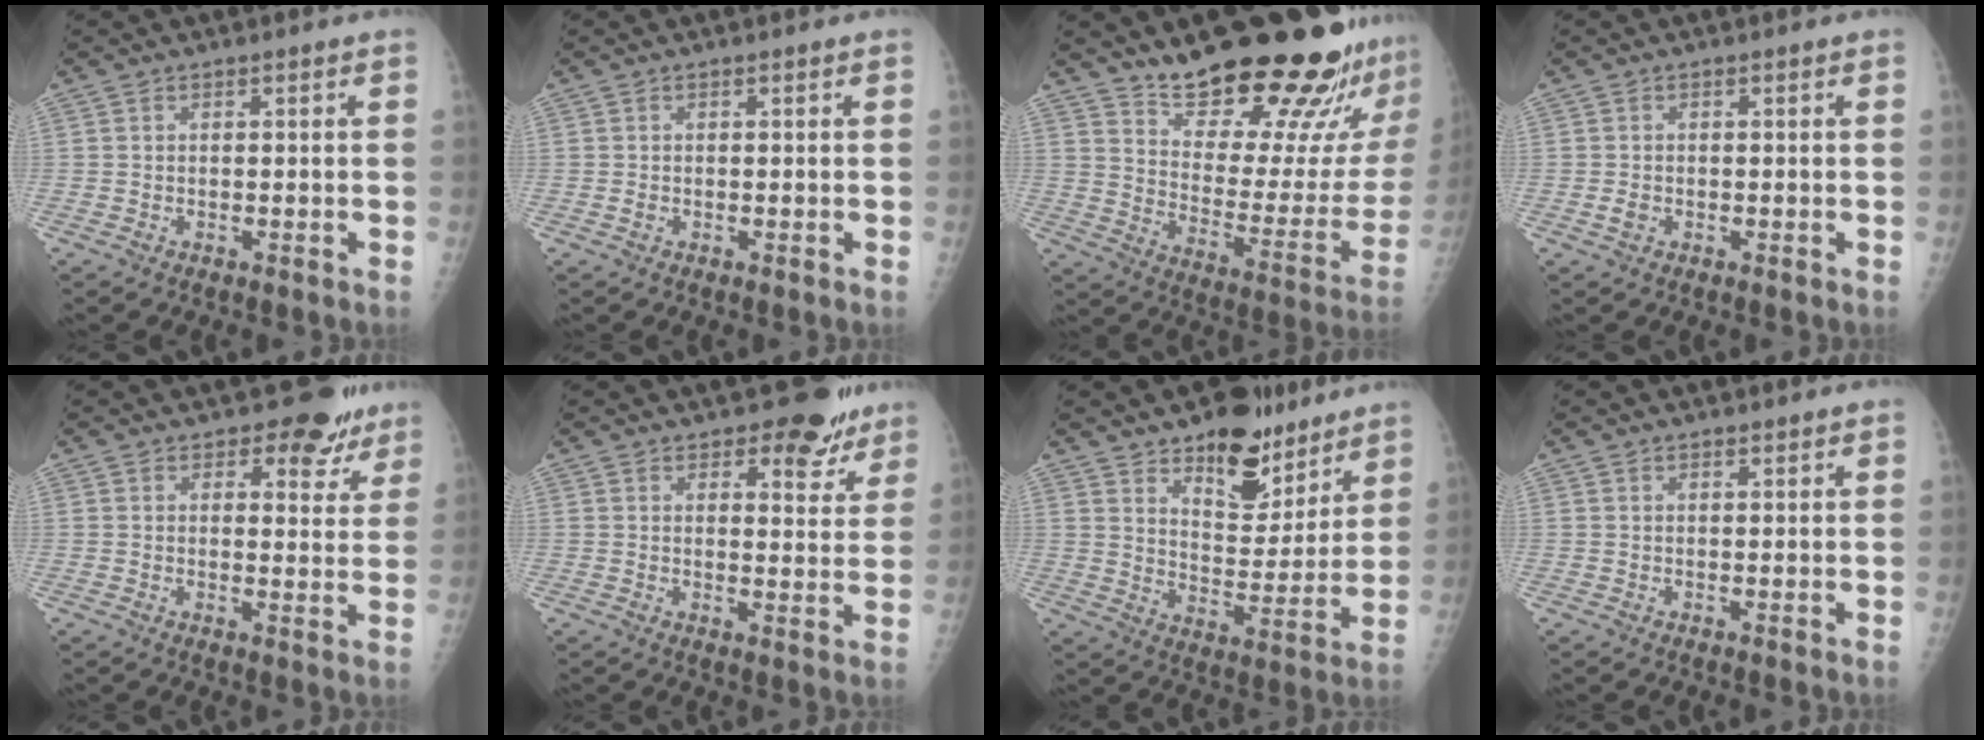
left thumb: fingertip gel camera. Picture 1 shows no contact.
{"total": 0.7, "force": [-0.1, 0.5, 0.4], "torque": [-0.006, 0.000, -0.001]}
{"total": 27.7, "force": [22.8, 6.8, 14.2], "torque": [-0.173, -0.160, 0.315]}
{"total": 1.4, "force": [-0.4, 1.1, 0.8], "torque": [-0.012, 0.001, -0.006]}
{"total": 7.8, "force": [5.8, 4.4, 2.7], "torque": [0.007, -0.035, 0.063]}
{"total": 8.2, "force": [6.2, 4.2, 3.4], "torque": [-0.004, -0.038, 0.073]}
{"total": 14.1, "force": [10.1, 7.0, 6.8], "torque": [-0.051, -0.071, 0.164]}
{"total": 1.0, "force": [0.7, 0.5, 0.5], "torque": [-0.004, -0.004, 0.010]}